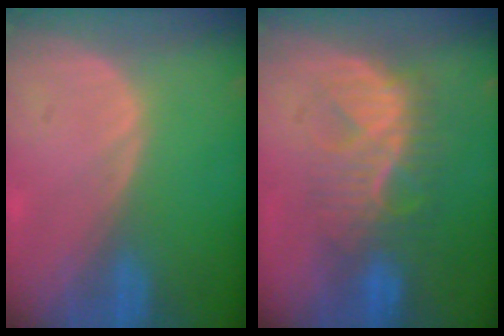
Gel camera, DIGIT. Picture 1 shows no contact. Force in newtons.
{"total": 8.0, "press": 7.9, "slide": 1.2}